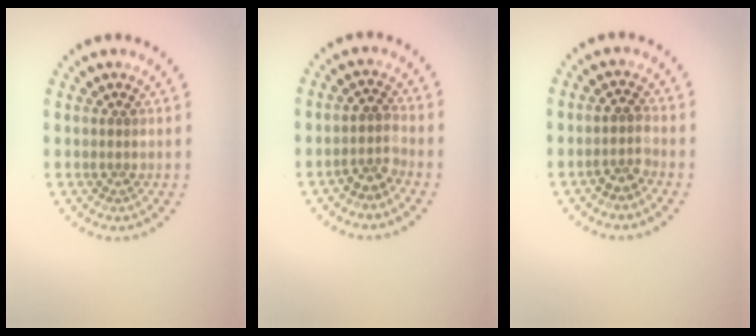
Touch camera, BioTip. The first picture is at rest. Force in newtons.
{"total": 1.9, "press": 1.5, "slide": 1.2}
{"total": 1.5, "press": 1.3, "slide": 0.7}